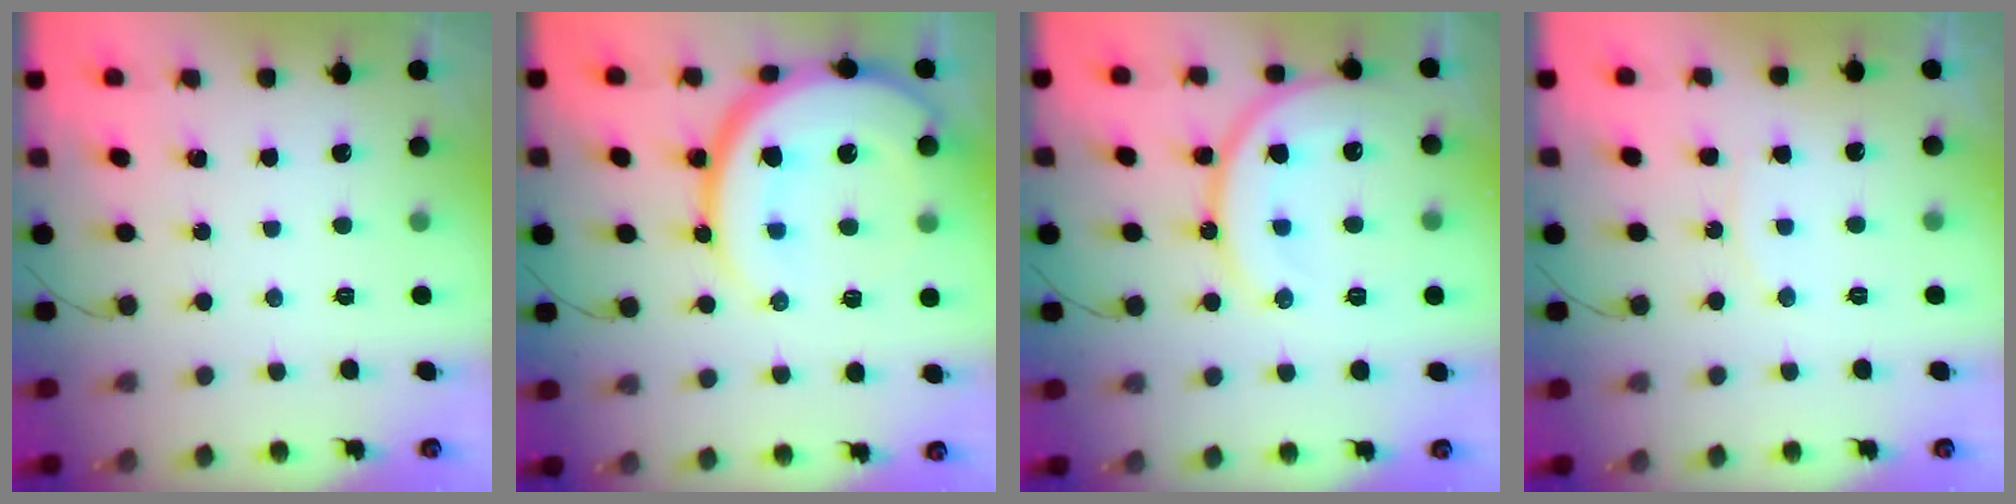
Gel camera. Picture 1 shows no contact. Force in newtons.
{"total": 21.5, "press": 21.4, "slide": 2.0}
{"total": 16.7, "press": 16.6, "slide": 1.9}
{"total": 6.7, "press": 6.6, "slide": 0.6}